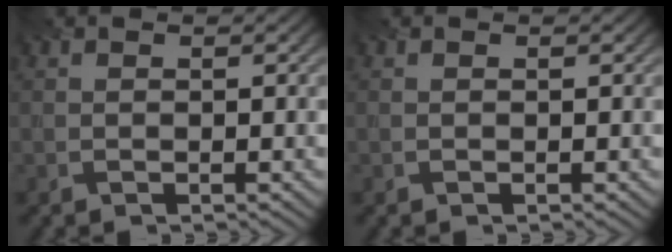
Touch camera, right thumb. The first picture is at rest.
{"total": 0.0}